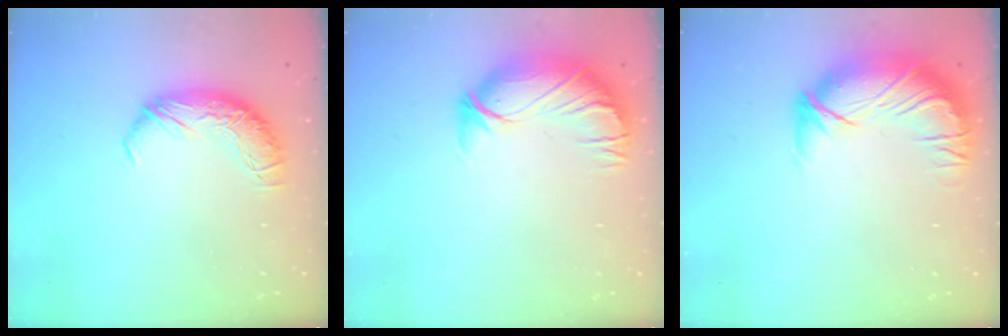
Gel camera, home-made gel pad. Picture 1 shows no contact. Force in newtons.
{"total": 2.5, "press": 1.3, "slide": 2.1}
{"total": 2.8, "press": 0.4, "slide": 2.8}